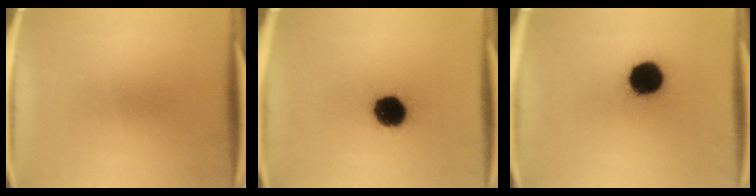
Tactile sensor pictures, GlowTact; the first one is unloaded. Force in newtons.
{"total": 11.0}
{"total": 12.7}